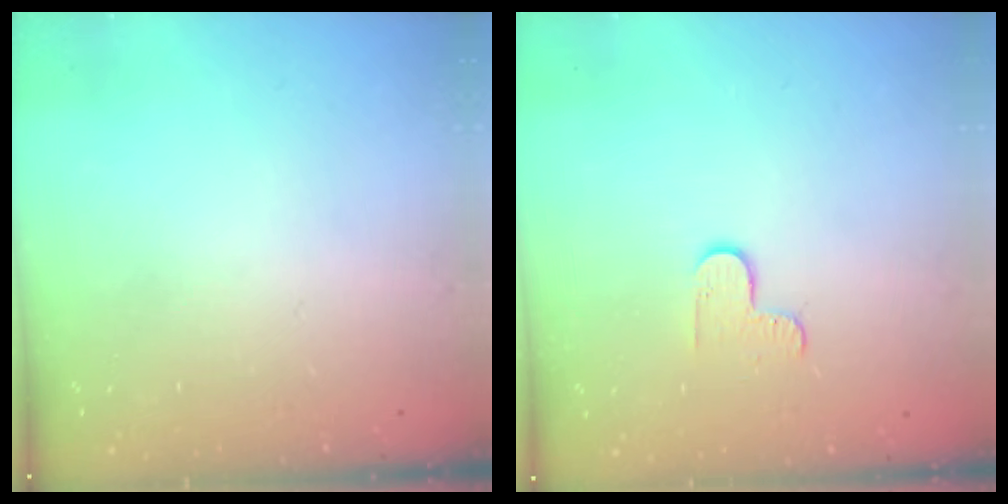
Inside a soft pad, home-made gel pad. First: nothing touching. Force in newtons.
{"total": 4.7, "press": 4.7, "slide": 0.4}